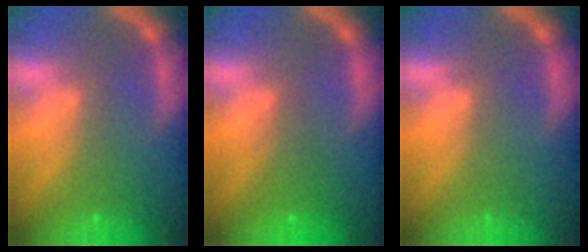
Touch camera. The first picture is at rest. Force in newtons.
{"total": 2.0}
{"total": 0.0}